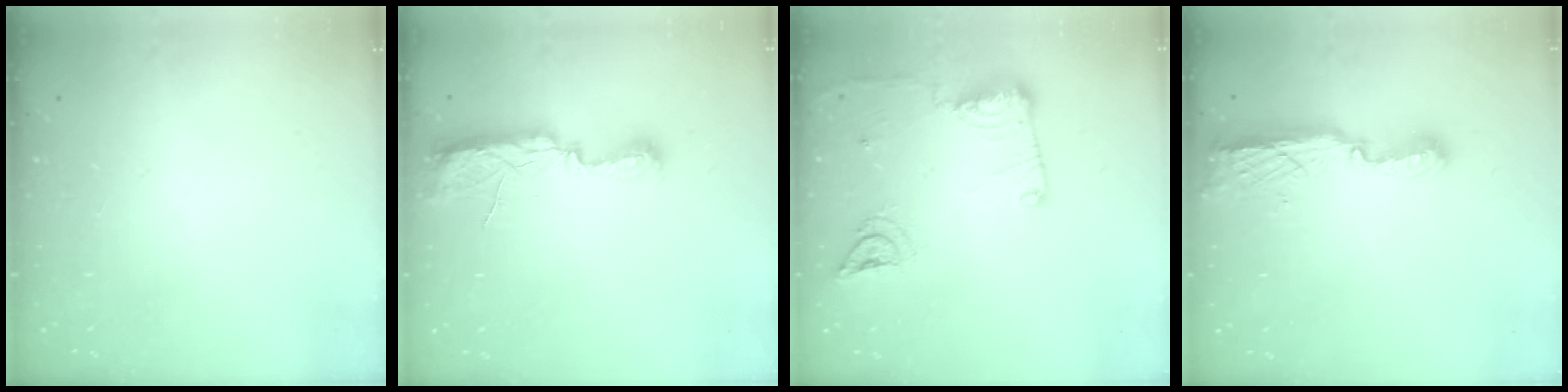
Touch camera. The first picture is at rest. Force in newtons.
{"total": 8.5, "press": 8.3, "slide": 2.0}
{"total": 13.5, "press": 13.4, "slide": 1.7}
{"total": 8.3, "press": 8.3, "slide": 0.7}